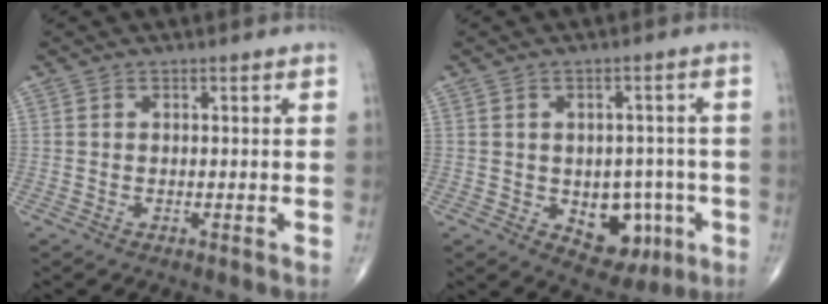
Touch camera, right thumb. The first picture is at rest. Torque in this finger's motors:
{"motor_torque": [1.46, 1.22, 0.28, -0.45, 0.02]}